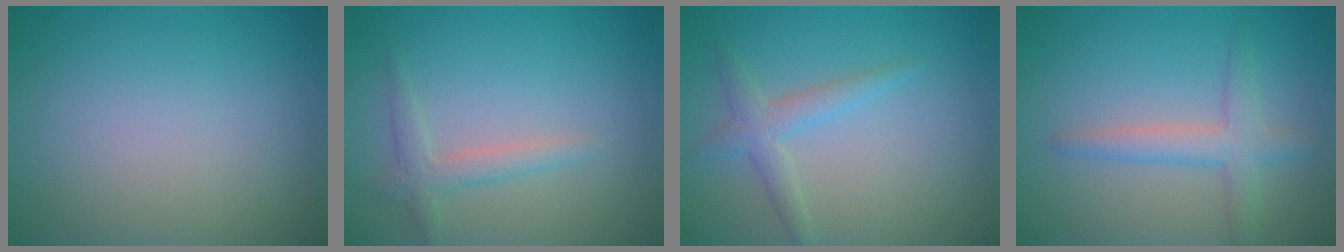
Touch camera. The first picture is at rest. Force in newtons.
{"total": 2.0, "press": 2.0, "slide": 0.2}
{"total": 2.2, "press": 2.2, "slide": 0.1}
{"total": 2.9, "press": 2.9, "slide": 0.2}